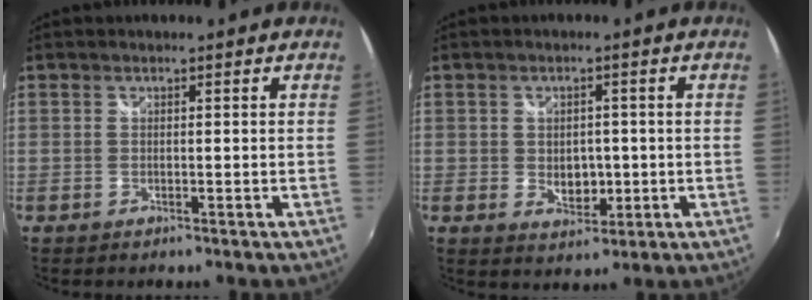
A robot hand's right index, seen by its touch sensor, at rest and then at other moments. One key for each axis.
{"total": 5.1, "fx": -0.6, "fy": 3.7, "fz": 3.4, "tx": -0.055, "ty": -0.007, "tz": -0.005}